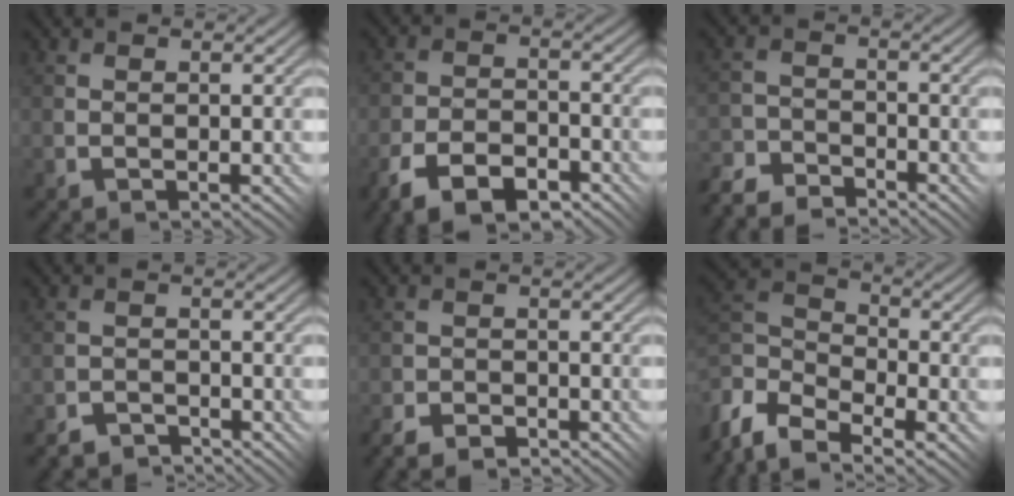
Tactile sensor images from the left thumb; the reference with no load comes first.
{"total": 7.5, "force": [-5.1, 3.5, 4.3], "torque": [-0.086, -0.004, -0.095]}
{"total": 5.9, "force": [-5.5, 1.7, 1.2], "torque": [-0.023, 0.000, -0.109]}
{"total": 2.8, "force": [-2.8, 0.5, 0.0], "torque": [0.007, 0.006, -0.054]}
{"total": 3.6, "force": [-3.1, 1.3, 1.2], "torque": [-0.025, 0.004, -0.059]}
{"total": 10.3, "force": [-7.2, 4.8, 5.5], "torque": [-0.136, -0.008, -0.145]}